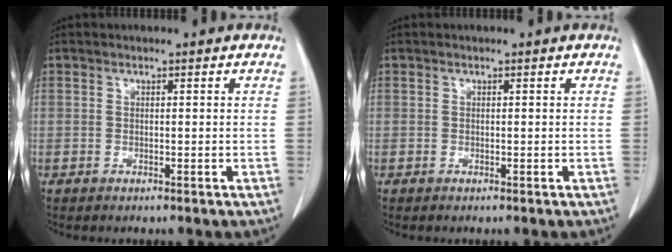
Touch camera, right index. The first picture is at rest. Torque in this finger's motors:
{"motor_torque": [-0.05, 0.05, 0.00, 0.00]}